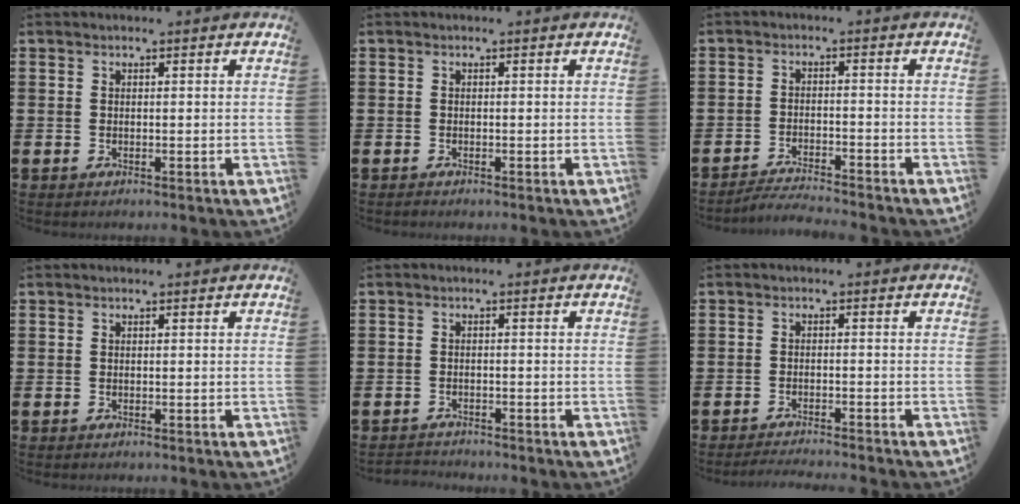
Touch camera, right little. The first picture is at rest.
{"total": 0.0}
{"total": 2.5, "force": [-2.5, -0.2, 0.2], "torque": [-0.006, 0.003, -0.054]}
{"total": 0.0}
{"total": 1.2, "force": [-1.2, 0.1, -0.1], "torque": [-0.002, 0.002, -0.025]}
{"total": 1.5, "force": [-1.5, -0.2, 0.2], "torque": [-0.003, 0.002, -0.029]}